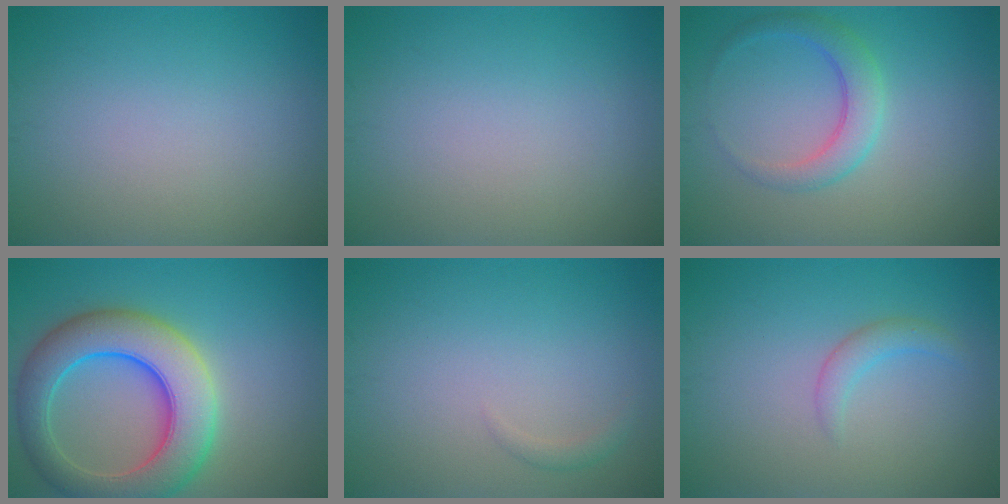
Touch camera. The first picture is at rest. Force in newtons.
{"total": 0.0}
{"total": 3.0, "press": 3.0, "slide": 0.1}
{"total": 9.3, "press": 9.3, "slide": 0.5}
{"total": 0.8, "press": 0.8, "slide": 0.1}
{"total": 1.6, "press": 1.6, "slide": 0.0}